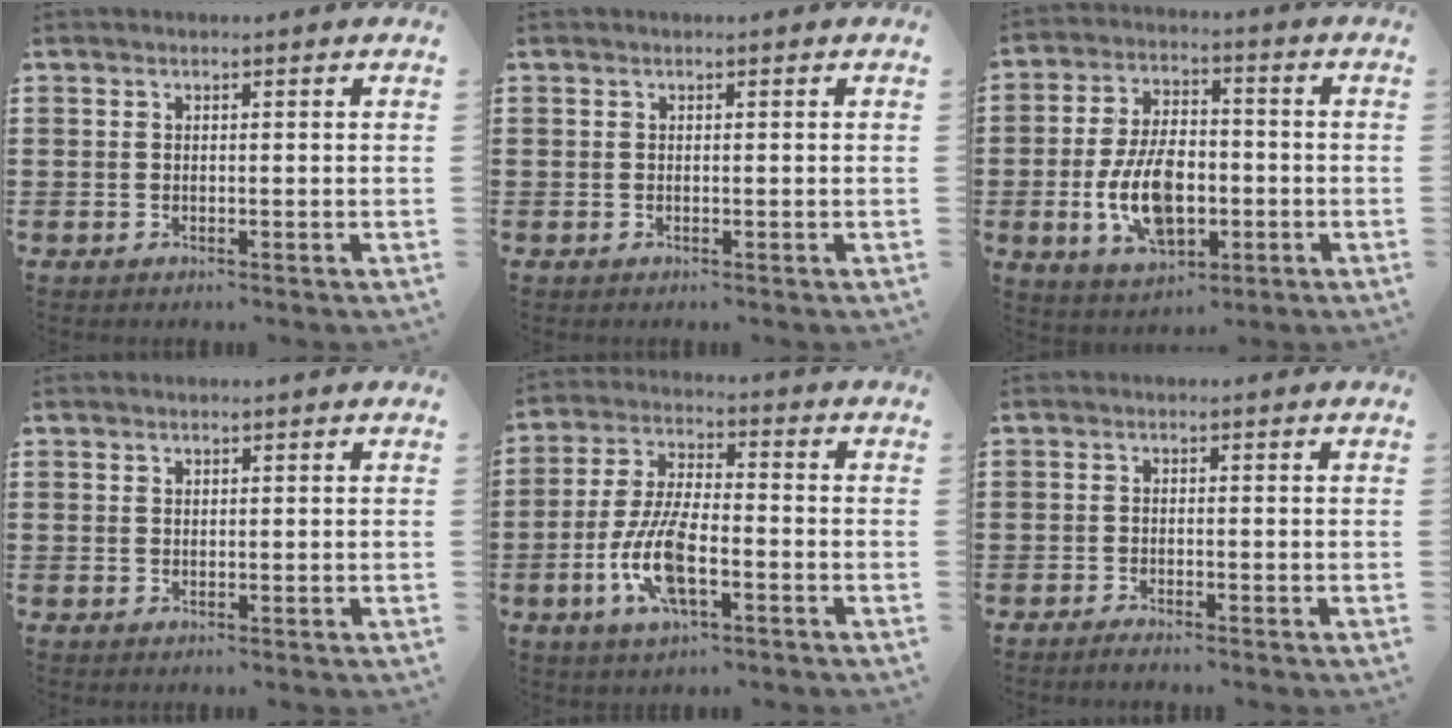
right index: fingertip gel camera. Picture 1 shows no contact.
{"total": 0.0}
{"total": 11.1, "force": [-2.6, 6.1, 8.8], "torque": [-0.180, 0.002, -0.046]}
{"total": 0.6, "force": [0.4, 0.4, 0.1], "torque": [-0.003, 0.002, 0.009]}
{"total": 10.3, "force": [-3.5, 3.8, 8.9], "torque": [-0.199, -0.008, -0.067]}
{"total": 1.0, "force": [-1.0, -0.1, 0.2], "torque": [-0.006, -0.004, -0.019]}